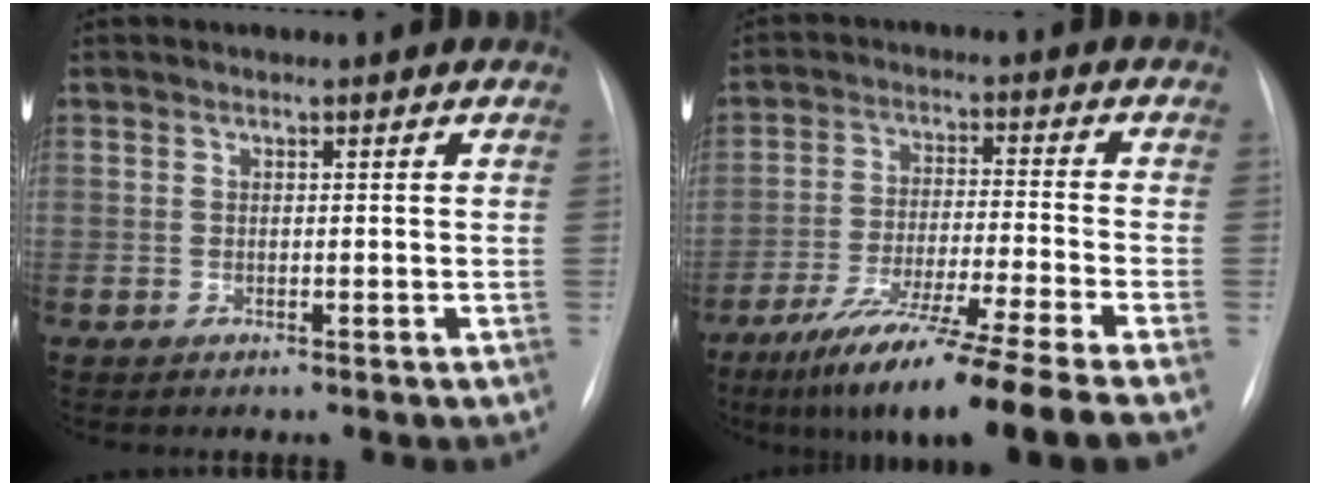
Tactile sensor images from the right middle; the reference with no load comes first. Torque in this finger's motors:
{"motor_torque": [1.23, -0.91, 0.33, 0.18]}